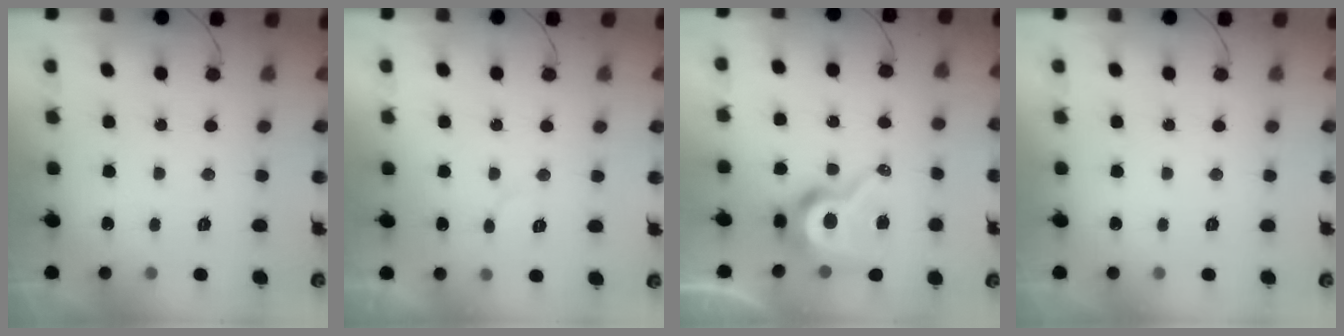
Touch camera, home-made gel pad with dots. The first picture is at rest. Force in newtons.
{"total": 6.5, "press": 6.5, "slide": 0.7}
{"total": 12.3, "press": 12.3, "slide": 1.1}
{"total": 0.0}